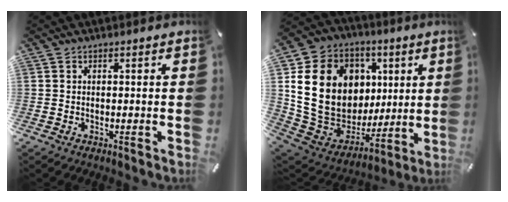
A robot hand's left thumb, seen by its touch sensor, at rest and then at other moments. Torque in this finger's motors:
{"motor_torque": [2.50, 2.51, 1.65, -1.12, 0.70]}